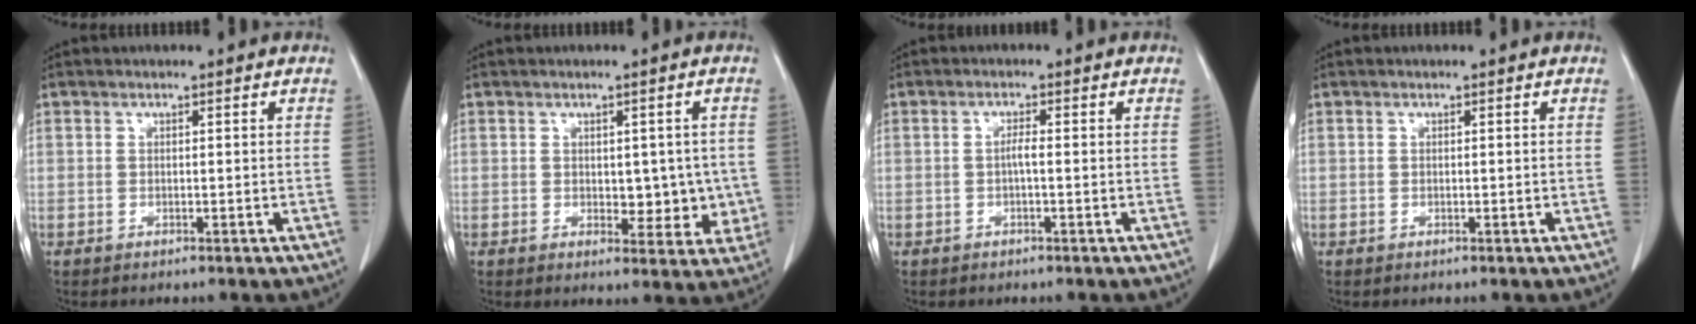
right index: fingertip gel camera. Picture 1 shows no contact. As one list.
[{"total": 6.1, "force": [0.0, 3.7, 4.9], "torque": [-0.040, 0.005, 0.009]}, {"total": 1.4, "force": [-0.1, 0.1, 1.4], "torque": [-0.026, 0.003, -0.001]}, {"total": 0.0}]